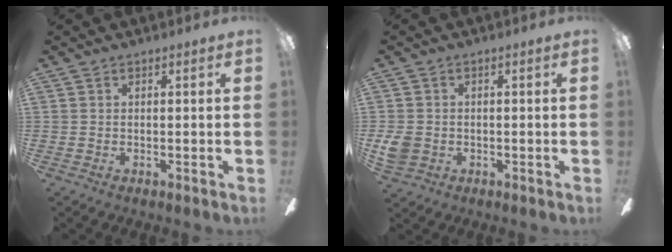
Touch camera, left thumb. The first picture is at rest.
{"total": 4.4, "force": [-0.6, 3.8, 2.1], "torque": [-0.043, 0.004, -0.010]}